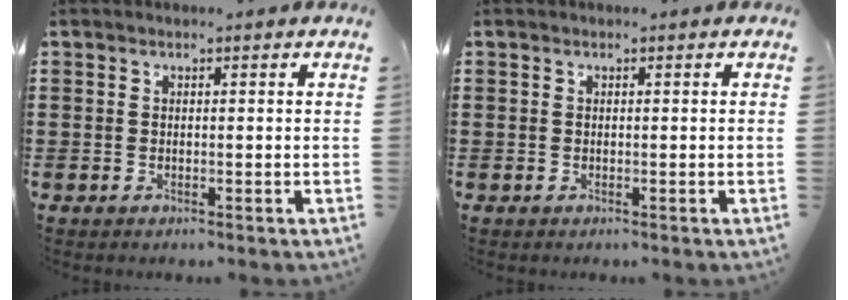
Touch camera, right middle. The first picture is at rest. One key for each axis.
{"total": 0.0}